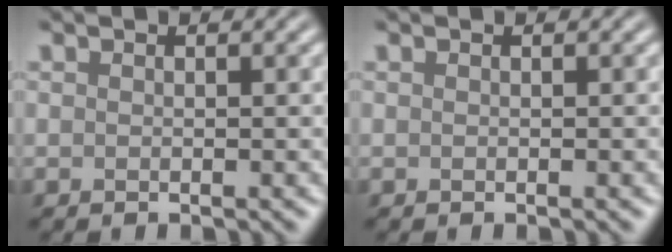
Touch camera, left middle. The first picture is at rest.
{"total": 0.0}